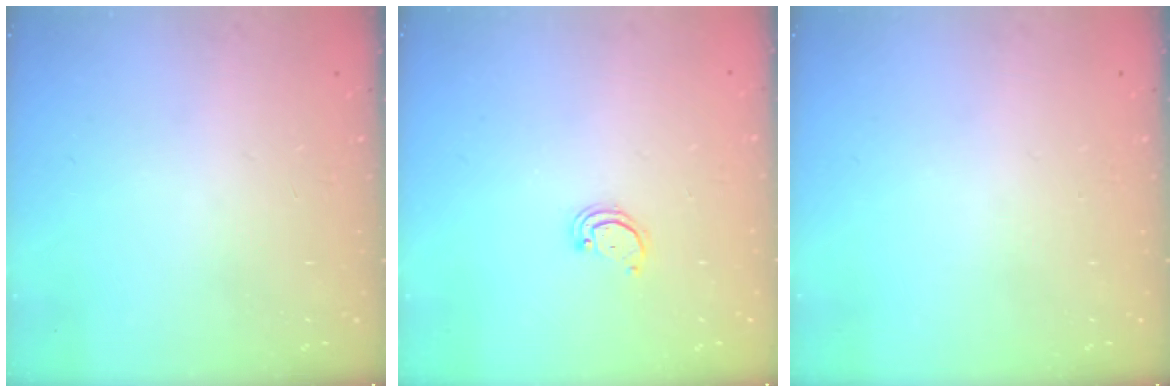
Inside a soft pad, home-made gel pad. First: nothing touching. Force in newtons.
{"total": 2.2, "press": 2.2, "slide": 0.2}
{"total": 0.0}